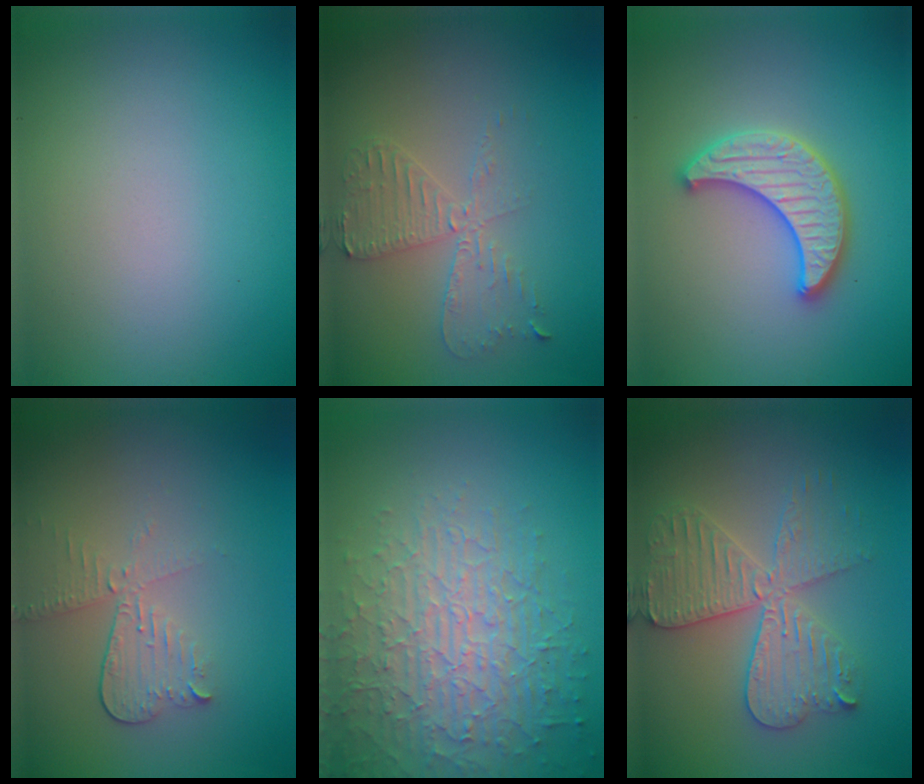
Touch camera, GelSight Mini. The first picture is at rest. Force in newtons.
{"total": 3.6, "press": 3.0, "slide": 1.9}
{"total": 4.8, "press": 4.8, "slide": 0.8}
{"total": 3.0, "press": 2.6, "slide": 1.5}
{"total": 7.0, "press": 5.3, "slide": 4.5}
{"total": 5.7, "press": 5.6, "slide": 0.8}